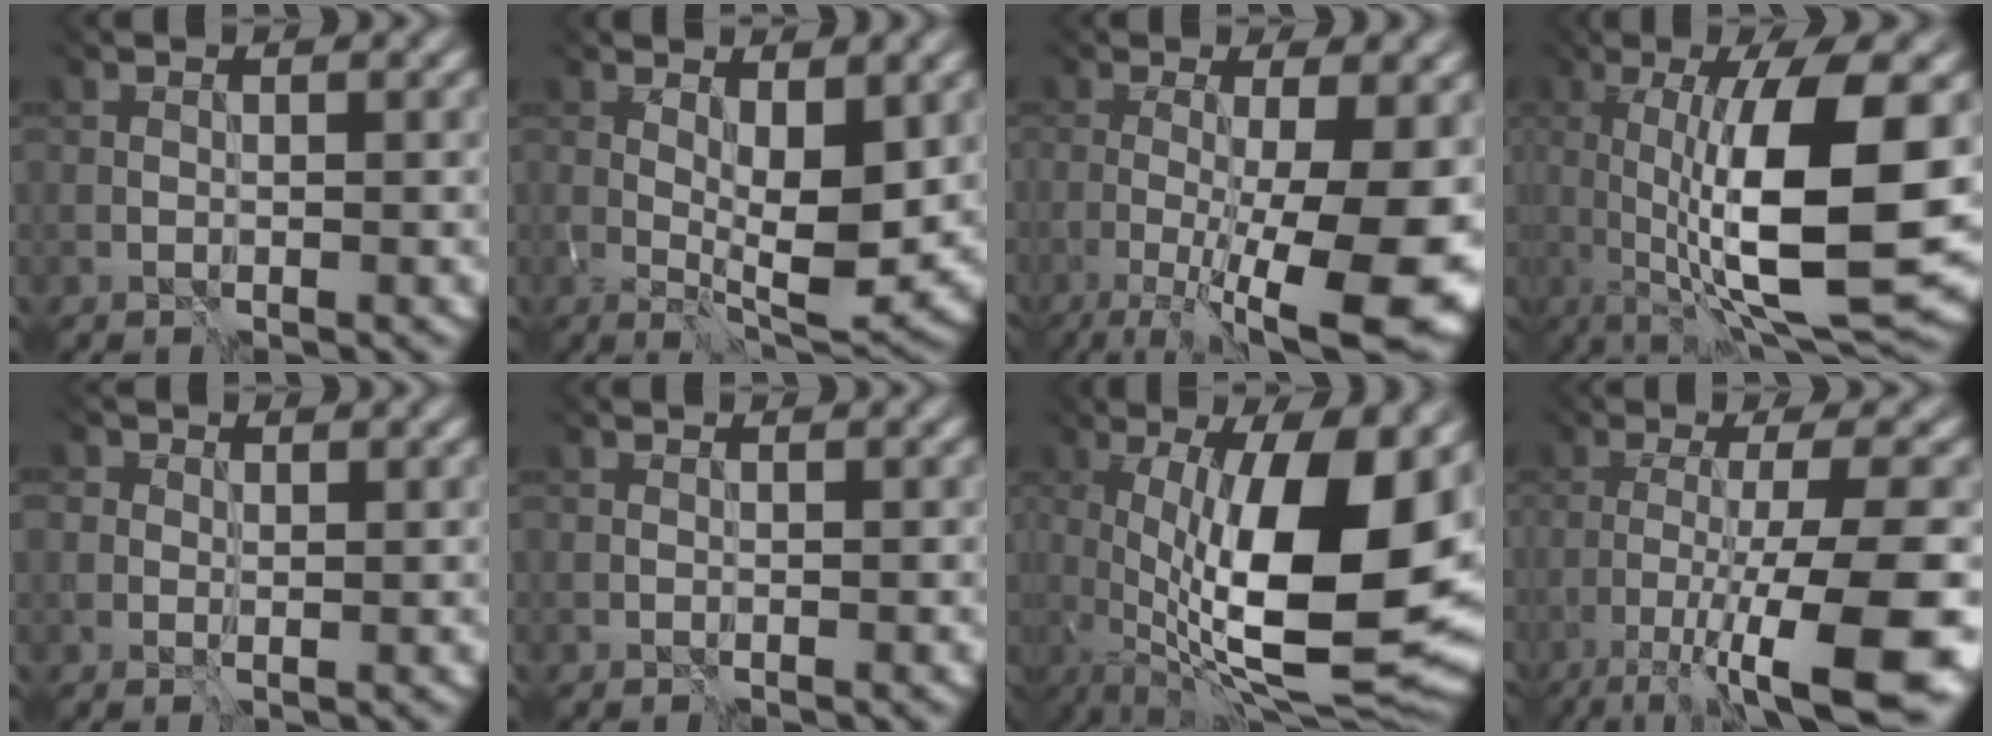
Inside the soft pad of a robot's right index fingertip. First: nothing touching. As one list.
[{"total": 4.9, "force": [0.7, 1.6, 4.6], "torque": [-0.079, -0.016, 0.017]}, {"total": 11.7, "force": [-2.6, 2.5, 11.2], "torque": [-0.138, -0.015, -0.032]}, {"total": 12.0, "force": [-0.6, 2.8, 11.6], "torque": [-0.175, -0.016, -0.009]}, {"total": 1.8, "force": [1.0, 1.4, 0.5], "torque": [-0.008, 0.006, 0.001]}, {"total": 0.0}, {"total": 15.0, "force": [-0.4, 4.7, 14.2], "torque": [-0.217, -0.008, 0.001]}, {"total": 11.0, "force": [-5.3, 1.5, 9.6], "torque": [-0.143, -0.017, -0.083]}]